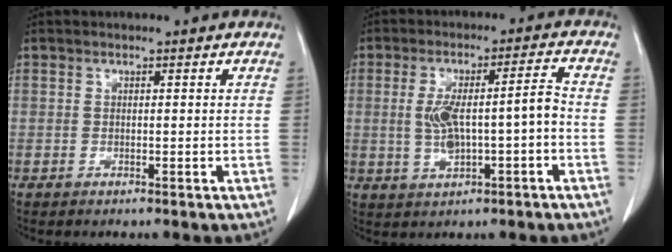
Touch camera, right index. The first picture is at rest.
{"total": 8.5, "force": [-1.1, 1.9, 8.2], "torque": [-0.154, 0.022, -0.012]}